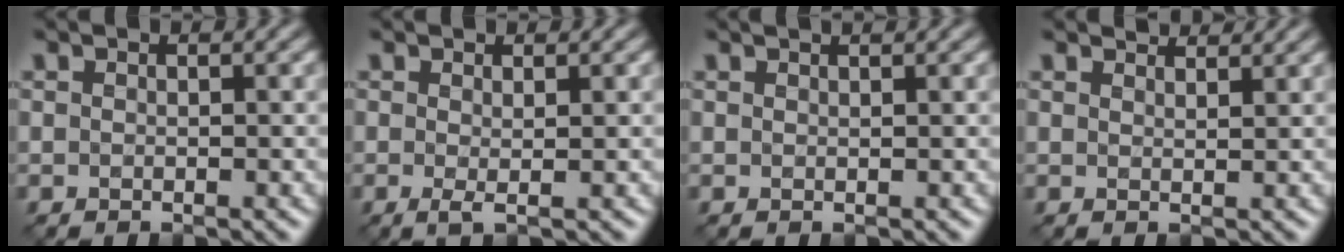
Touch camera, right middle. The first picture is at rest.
{"total": 0.9, "force": [-0.1, 0.1, 0.9], "torque": [-0.017, -0.002, -0.001]}
{"total": 2.0, "force": [1.5, 0.8, 1.1], "torque": [0.001, 0.006, -0.001]}
{"total": 2.4, "force": [2.3, 0.3, 0.4], "torque": [-0.006, 0.004, 0.032]}